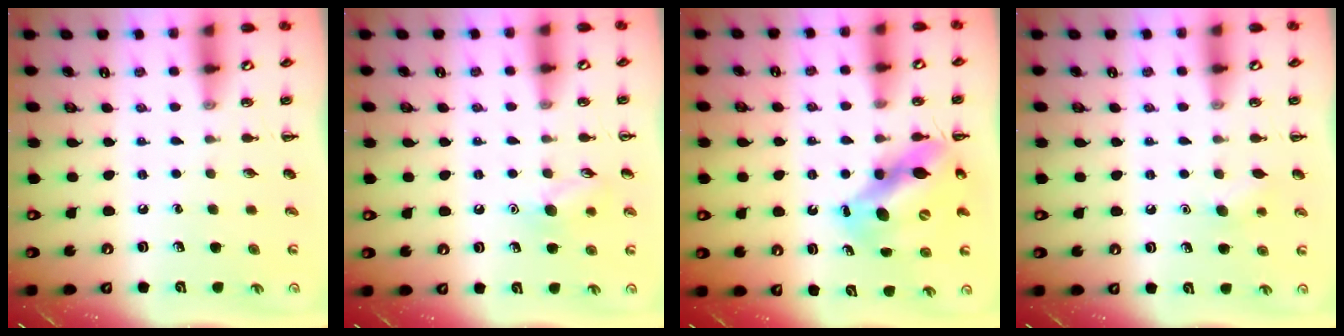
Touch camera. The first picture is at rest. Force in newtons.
{"total": 8.0, "press": 7.8, "slide": 1.4}
{"total": 12.0, "press": 11.7, "slide": 2.8}
{"total": 7.0, "press": 6.7, "slide": 1.9}